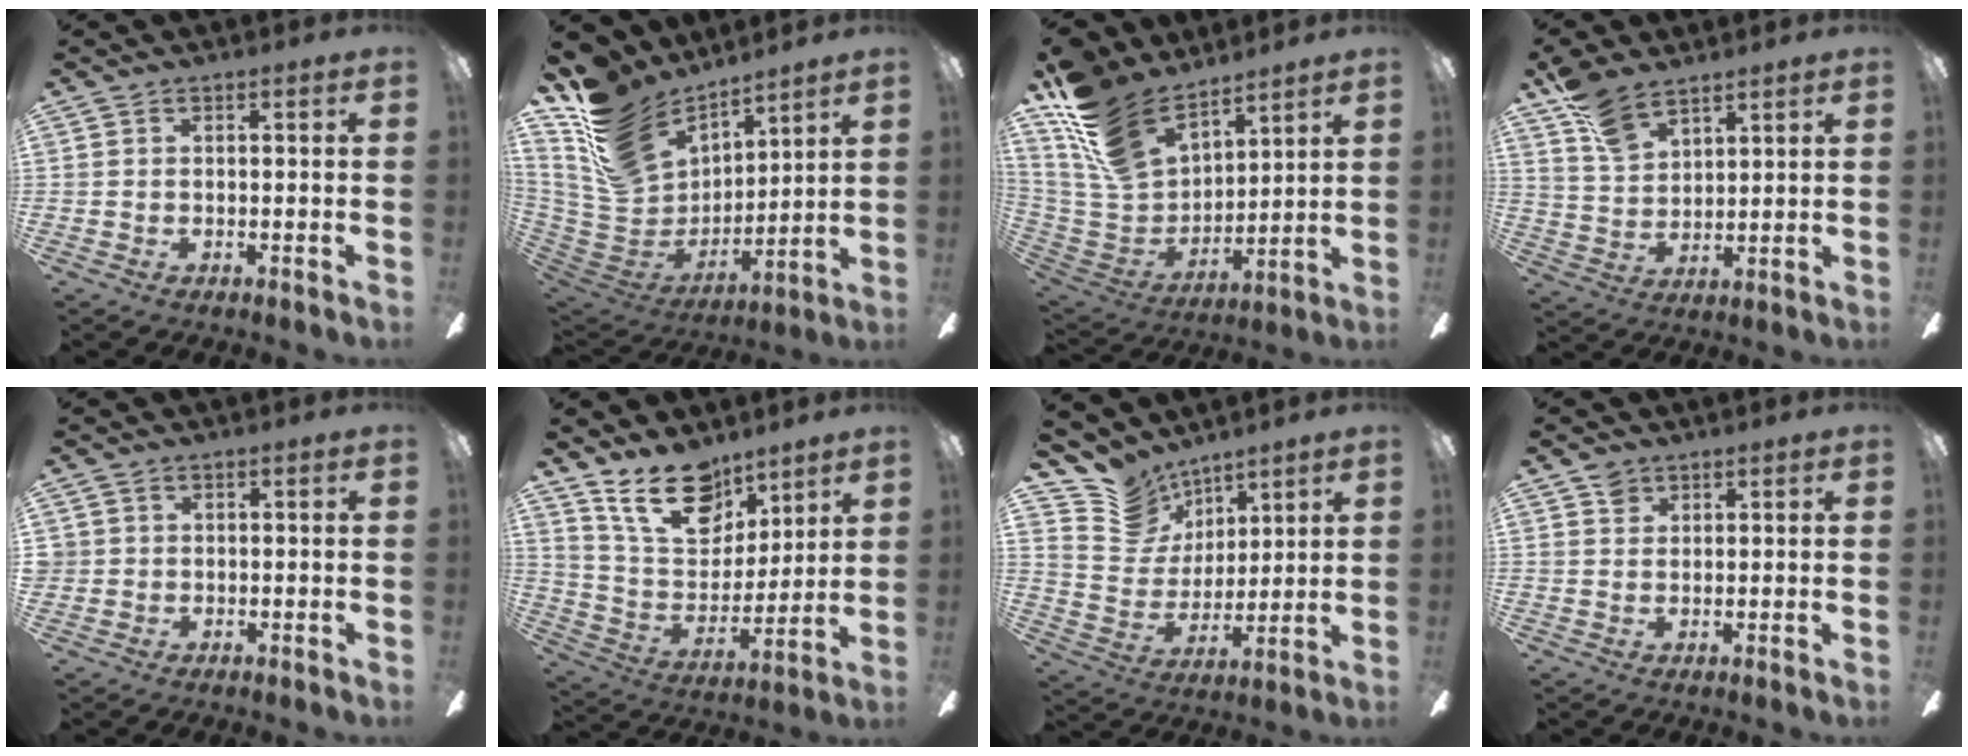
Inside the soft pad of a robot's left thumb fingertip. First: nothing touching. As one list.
[{"total": 18.4, "force": [12.4, 11.0, 7.9], "torque": [-0.184, -0.080, 0.238]}, {"total": 19.3, "force": [14.0, 9.8, 9.0], "torque": [-0.213, -0.079, 0.265]}, {"total": 10.1, "force": [7.7, 4.9, 4.4], "torque": [-0.085, -0.031, 0.146]}, {"total": 1.6, "force": [0.2, 1.6, 0.2], "torque": [-0.007, 0.004, 0.003]}, {"total": 19.1, "force": [13.1, 10.5, 9.2], "torque": [-0.157, -0.072, 0.241]}, {"total": 11.8, "force": [9.1, 7.5, 1.1], "torque": [-0.058, -0.071, 0.183]}, {"total": 2.6, "force": [1.8, 1.8, 0.5], "torque": [-0.005, -0.001, 0.034]}]